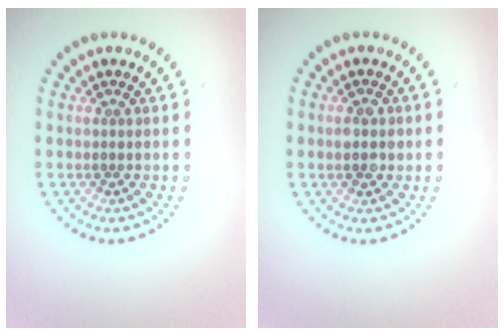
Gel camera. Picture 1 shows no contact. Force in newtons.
{"total": 2.4, "press": 2.4, "slide": 0.0}